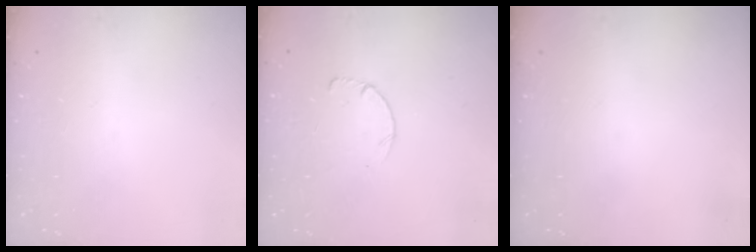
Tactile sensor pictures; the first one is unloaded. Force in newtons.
{"total": 2.6, "press": 2.5, "slide": 0.3}
{"total": 0.0}